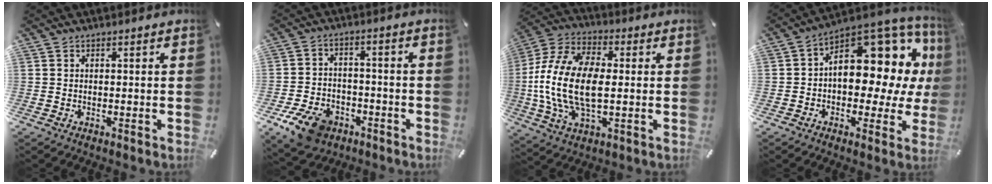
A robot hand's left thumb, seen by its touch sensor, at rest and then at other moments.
{"total": 10.1, "force": [-5.9, 6.6, 4.9], "torque": [-0.095, 0.040, -0.102]}
{"total": 16.9, "force": [-0.8, 9.5, 13.9], "torque": [-0.308, -0.005, -0.014]}
{"total": 14.3, "force": [5.0, 9.2, 9.8], "torque": [-0.118, -0.063, 0.086]}